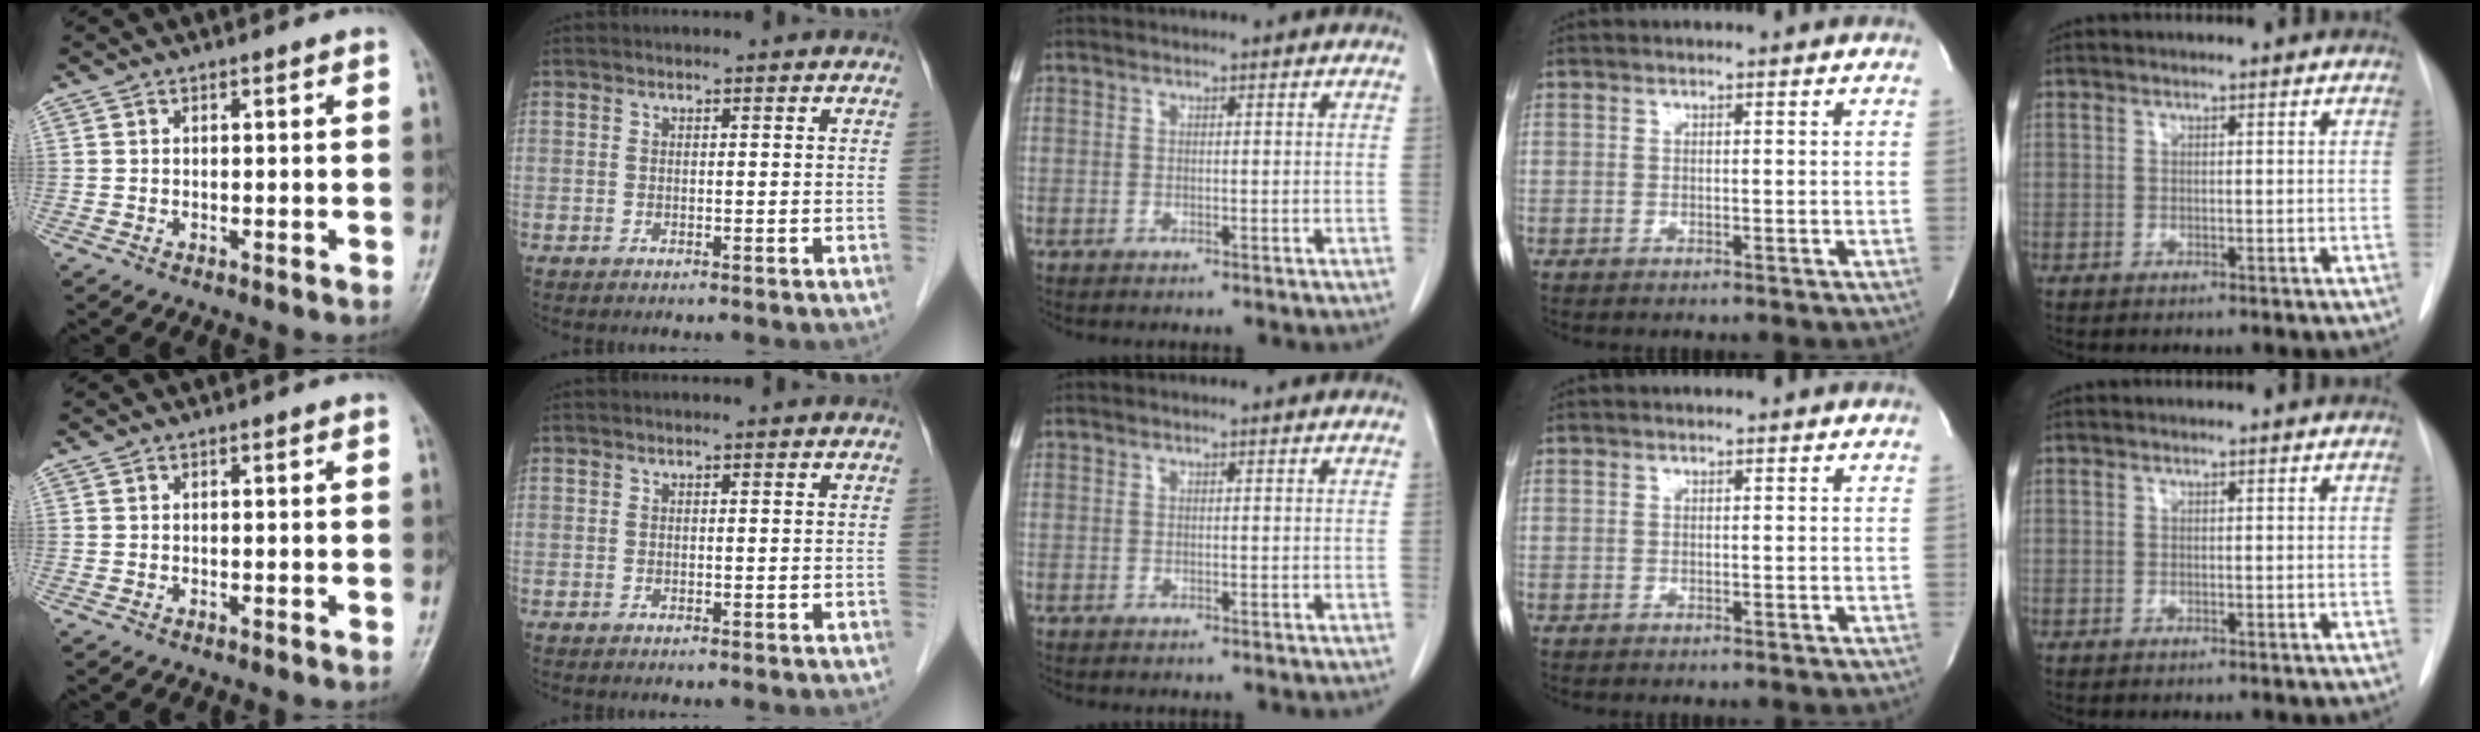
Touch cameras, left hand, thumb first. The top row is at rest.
{}